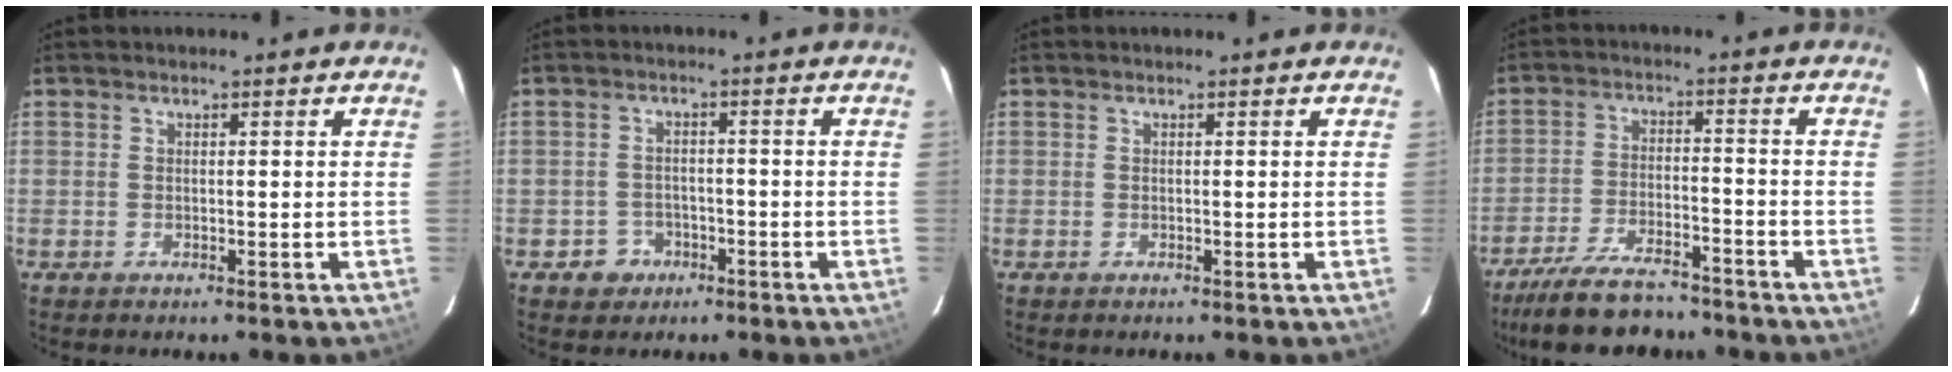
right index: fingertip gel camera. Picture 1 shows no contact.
{"total": 4.3, "force": [-2.1, 3.7, 0.3], "torque": [-0.019, 0.016, -0.031]}
{"total": 0.0}
{"total": 15.0, "force": [-12.8, 4.6, 6.4], "torque": [-0.149, -0.008, -0.206]}